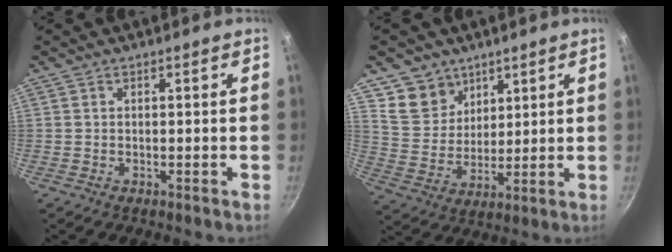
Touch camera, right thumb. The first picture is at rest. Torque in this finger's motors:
{"motor_torque": [-0.64, 0.93, 0.11, 0.04, 0.18]}